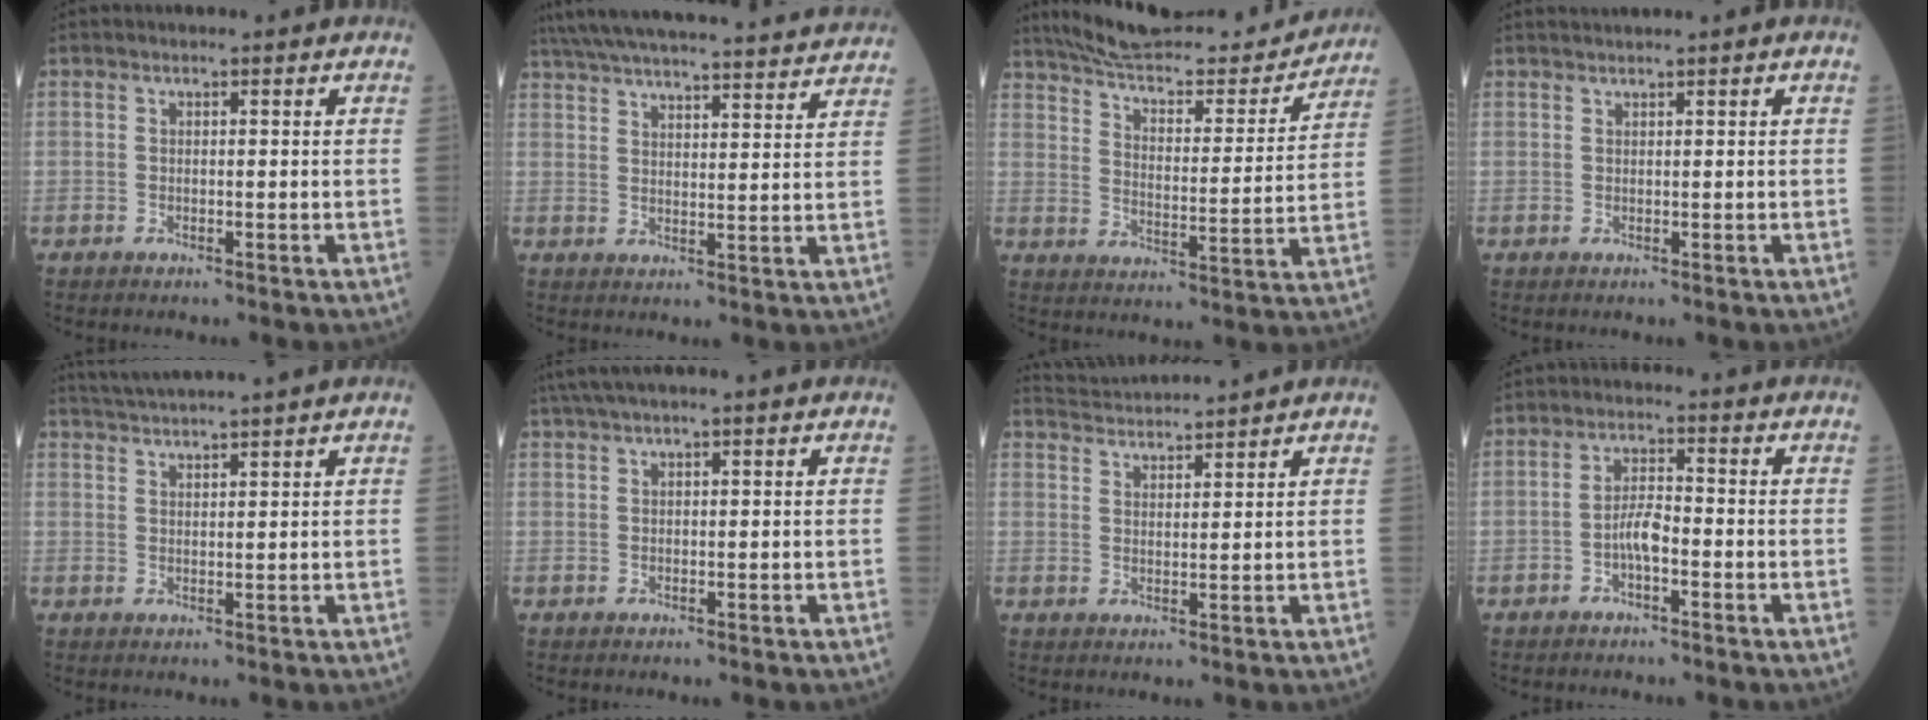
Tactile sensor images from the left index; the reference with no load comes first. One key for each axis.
{"total": 28.8, "fx": 26.8, "fy": 1.7, "fz": 10.4, "tx": -0.183, "ty": -0.015, "tz": 0.355}
{"total": 21.8, "fx": 20.4, "fy": 3.7, "fz": 6.9, "tx": -0.107, "ty": -0.026, "tz": 0.280}
{"total": 1.0, "fx": 0.9, "fy": -0.4, "fz": 0.2, "tx": -0.008, "ty": 0.007, "tz": 0.025}
{"total": 6.7, "fx": 6.1, "fy": -1.6, "fz": 2.2, "tx": -0.040, "ty": 0.022, "tz": 0.101}
{"total": 4.8, "fx": 3.9, "fy": -0.5, "fz": 2.7, "tx": -0.049, "ty": 0.036, "tz": 0.074}
{"total": 6.3, "fx": 6.2, "fy": -1.1, "fz": 0.5, "tx": -0.021, "ty": 0.021, "tz": 0.106}
{"total": 3.5, "fx": -1.5, "fy": 0.9, "fz": 3.0, "tx": -0.062, "ty": 0.003, "tz": -0.031}